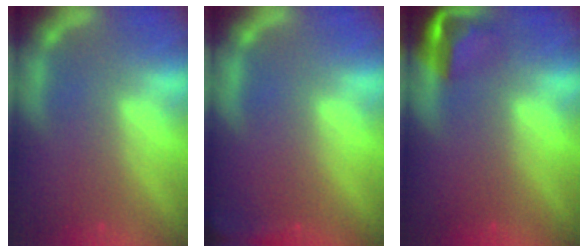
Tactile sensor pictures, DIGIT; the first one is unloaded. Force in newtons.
{"total": 6.4}
{"total": 4.4}